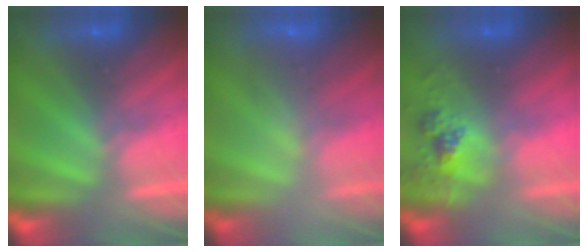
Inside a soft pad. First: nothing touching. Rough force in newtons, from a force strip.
{"total": 2.3}
{"total": 2.4}